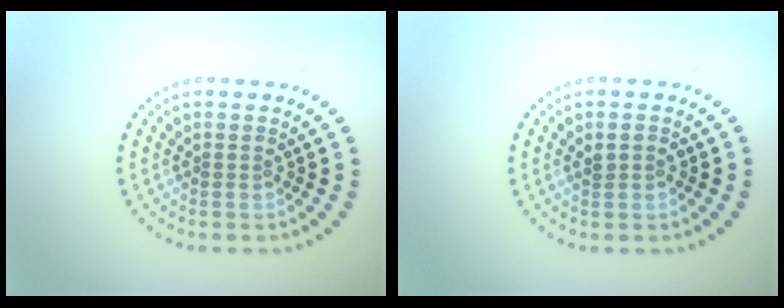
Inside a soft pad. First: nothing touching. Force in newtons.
{"total": 1.2, "press": 1.2, "slide": 0.1}